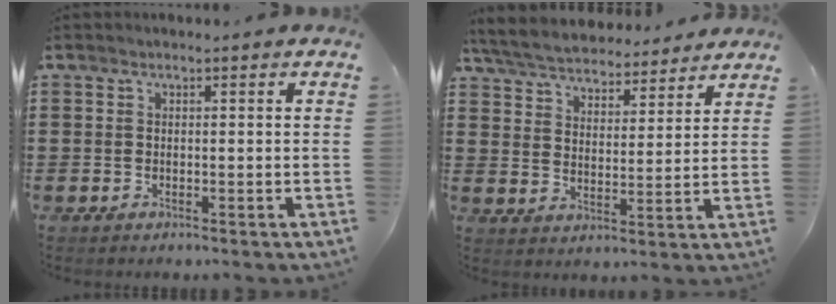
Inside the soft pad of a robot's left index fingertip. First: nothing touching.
{"total": 5.4, "force": [5.3, 0.7, 0.8], "torque": [-0.044, -0.031, 0.092]}